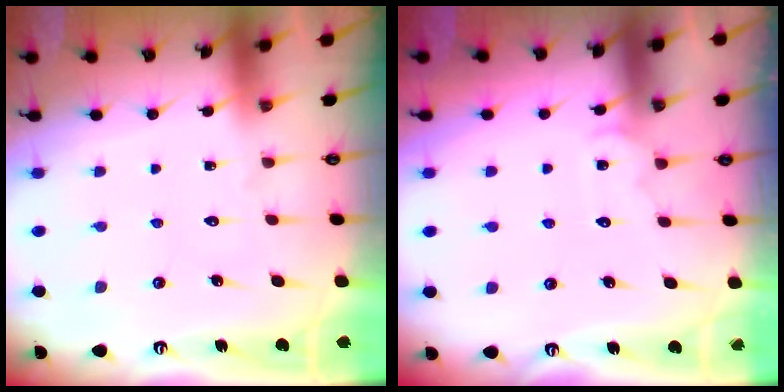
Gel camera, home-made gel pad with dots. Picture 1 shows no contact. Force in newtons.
{"total": 6.1, "press": 6.0, "slide": 0.6}